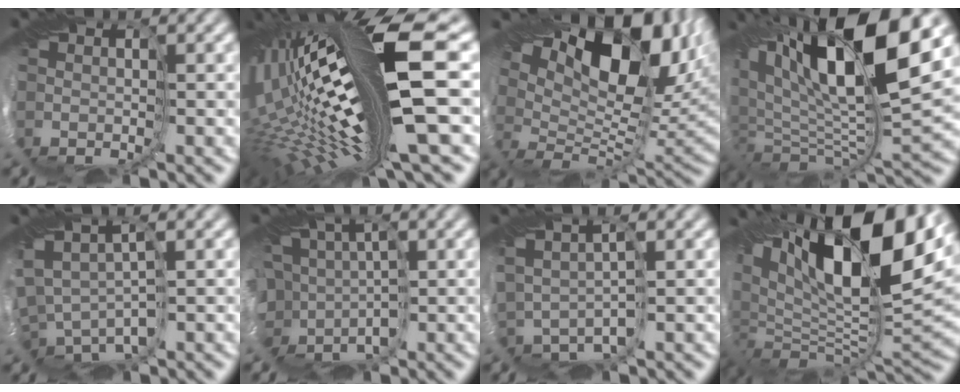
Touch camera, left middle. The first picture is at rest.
{"total": 18.1, "force": [-0.3, 2.9, 17.9], "torque": [-0.309, -0.036, 0.014]}
{"total": 13.0, "force": [8.1, 5.5, 8.5], "torque": [-0.160, 0.028, 0.152]}
{"total": 13.5, "force": [5.9, 3.9, 11.5], "torque": [-0.220, 0.024, 0.108]}
{"total": 3.3, "force": [-0.2, 2.0, 2.7], "torque": [-0.072, 0.002, 0.021]}
{"total": 7.8, "force": [-0.2, 6.6, 4.1], "torque": [-0.092, 0.023, -0.038]}
{"total": 1.1, "force": [1.1, -0.3, 0.0], "torque": [-0.036, 0.022, 0.036]}
{"total": 14.3, "force": [6.0, 5.3, 11.8], "torque": [-0.236, 0.028, 0.099]}